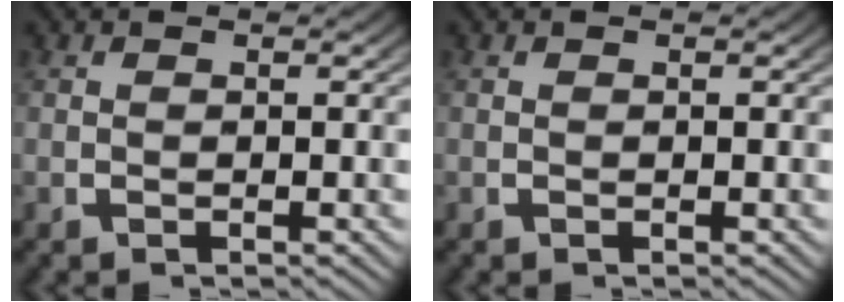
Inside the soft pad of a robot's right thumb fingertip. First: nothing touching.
{"total": 0.0}